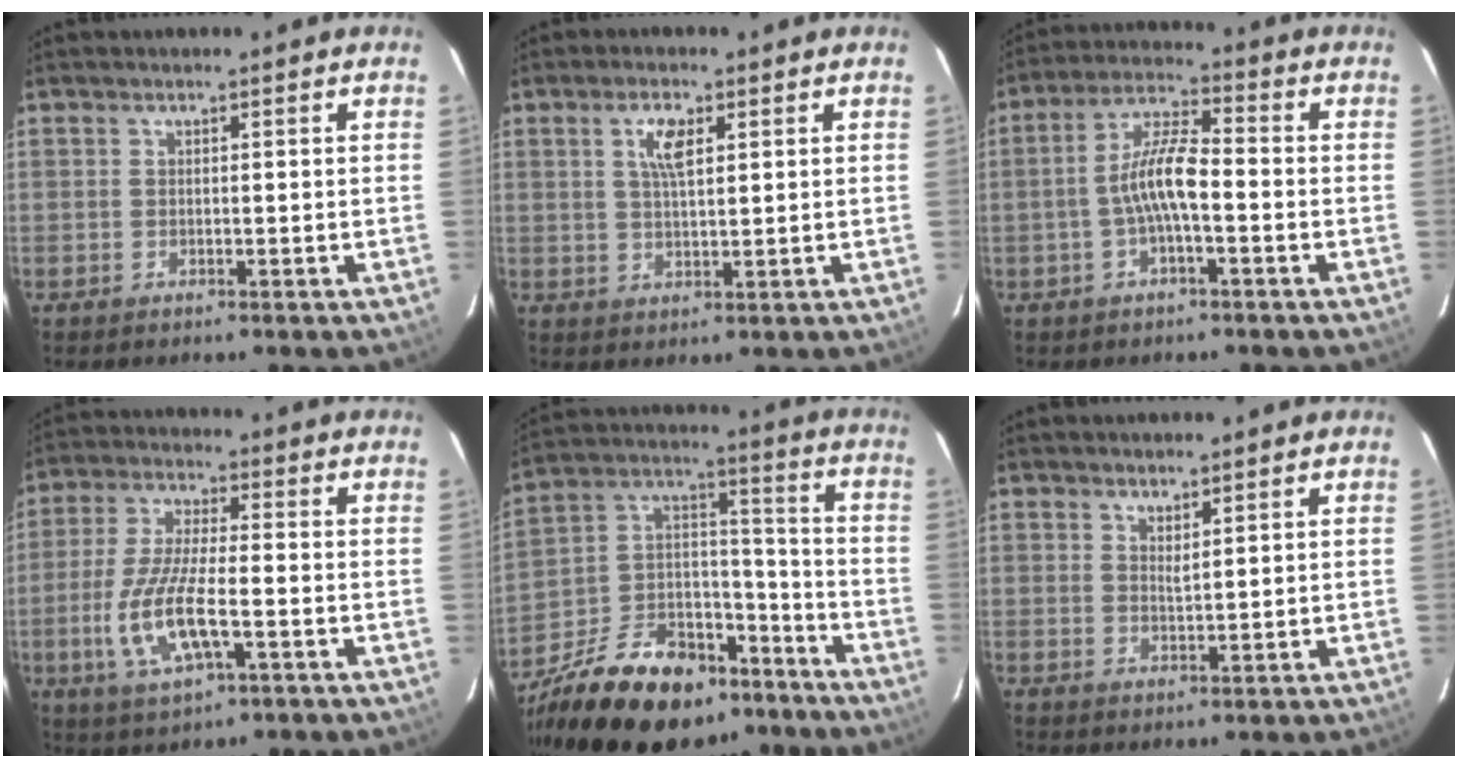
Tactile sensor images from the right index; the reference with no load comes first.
{"total": 4.5, "force": [1.8, 1.6, 3.7], "torque": [-0.069, 0.006, 0.033]}
{"total": 8.0, "force": [-2.0, 1.8, 7.6], "torque": [-0.157, 0.013, -0.038]}
{"total": 12.5, "force": [-3.8, 3.8, 11.3], "torque": [-0.238, -0.011, -0.072]}
{"total": 25.7, "force": [-17.7, 13.6, 12.8], "torque": [-0.264, 0.044, -0.264]}
{"total": 1.9, "force": [1.6, 0.3, 1.0], "torque": [-0.018, -0.003, 0.027]}